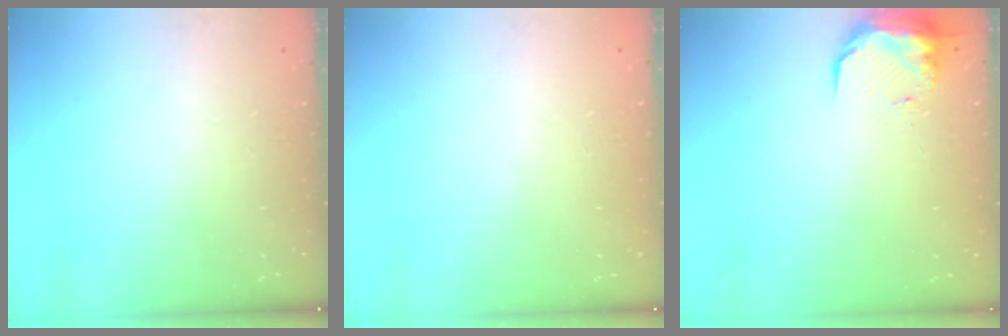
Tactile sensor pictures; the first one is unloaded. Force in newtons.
{"total": 0.0}
{"total": 9.9, "press": 9.4, "slide": 3.1}